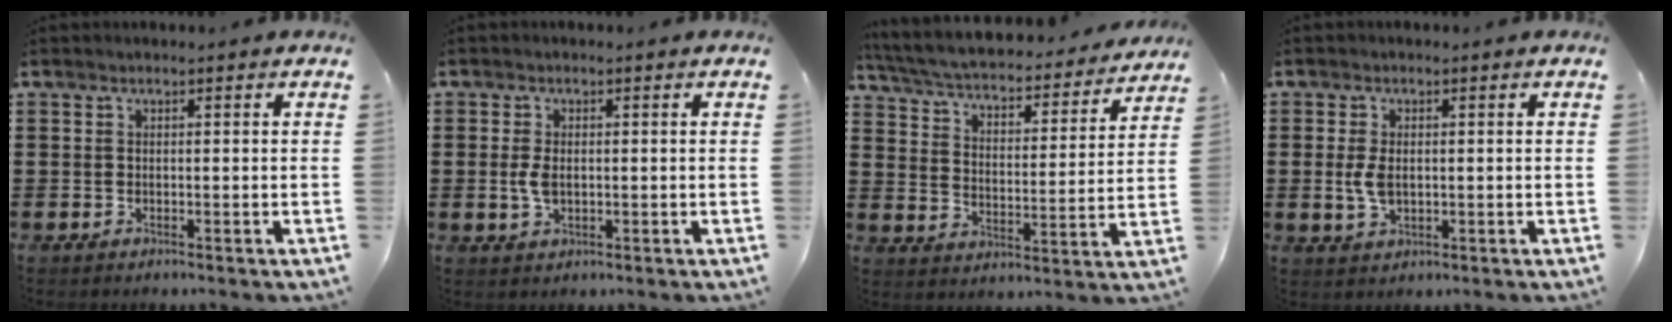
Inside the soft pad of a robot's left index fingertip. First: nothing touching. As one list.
[{"total": 3.1, "force": [0.0, 1.7, 2.6], "torque": [-0.066, -0.002, -0.004]}, {"total": 4.1, "force": [3.9, 0.5, 1.1], "torque": [-0.044, -0.034, 0.058]}, {"total": 3.8, "force": [0.2, 2.1, 3.1], "torque": [-0.077, 0.000, -0.001]}]